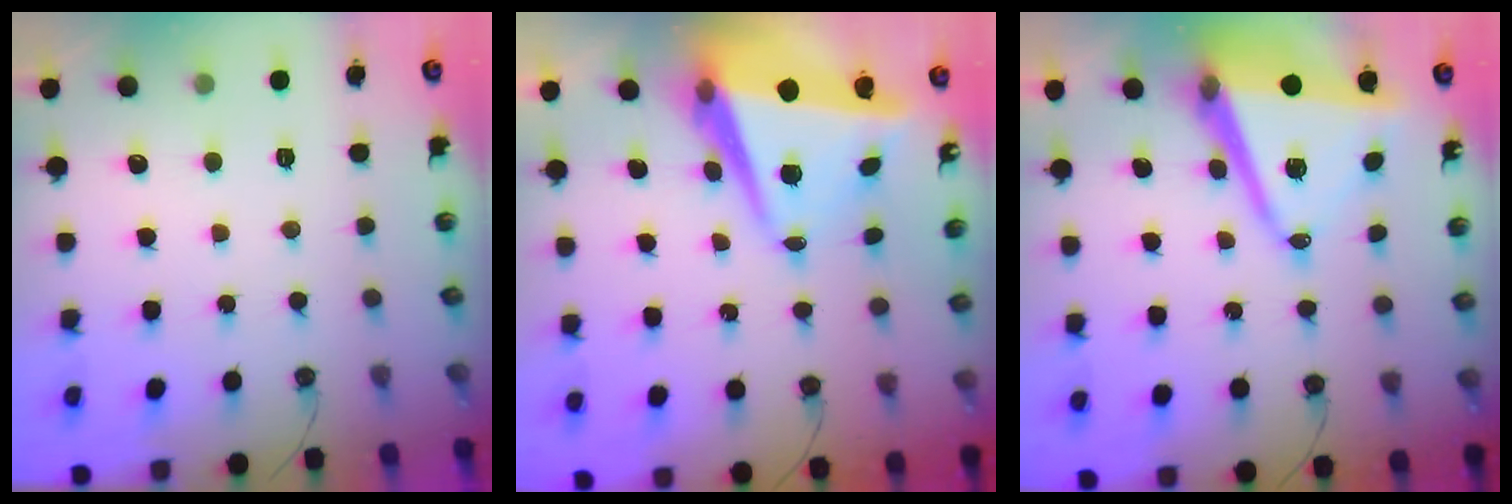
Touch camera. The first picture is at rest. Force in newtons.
{"total": 10.5, "press": 10.2, "slide": 2.5}
{"total": 13.3, "press": 12.9, "slide": 3.2}